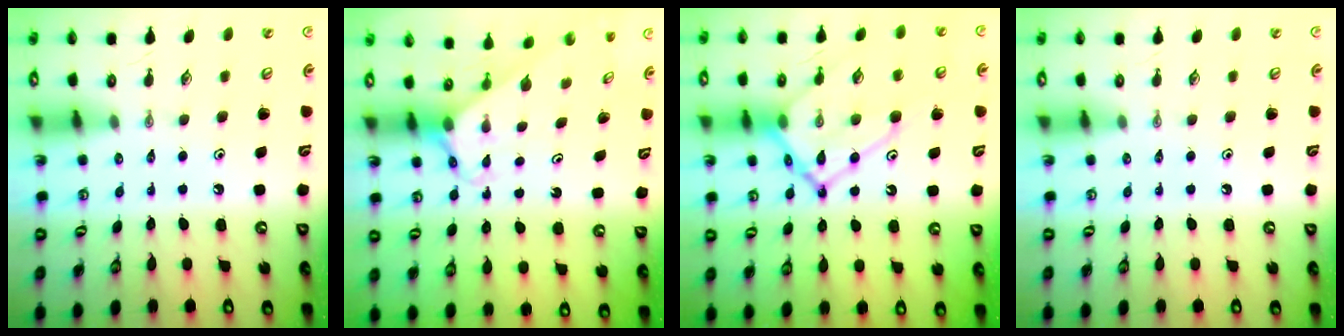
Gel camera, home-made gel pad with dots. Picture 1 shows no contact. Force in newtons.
{"total": 2.8, "press": 2.8, "slide": 0.2}
{"total": 18.8, "press": 18.7, "slide": 2.1}
{"total": 0.0}